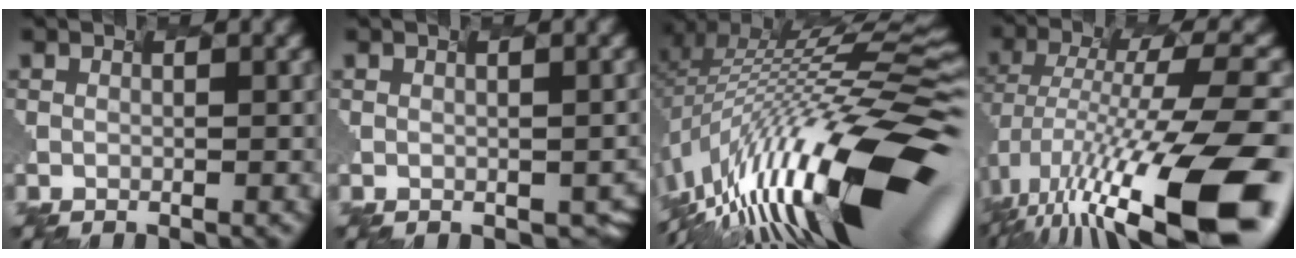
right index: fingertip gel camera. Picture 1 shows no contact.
{"total": 2.6, "force": [-0.9, 1.3, 2.1], "torque": [-0.012, 0.000, 0.027]}
{"total": 17.6, "force": [-6.3, 4.7, 15.8], "torque": [-0.260, 0.013, -0.101]}
{"total": 14.5, "force": [-5.8, 3.6, 12.8], "torque": [-0.231, 0.007, -0.078]}